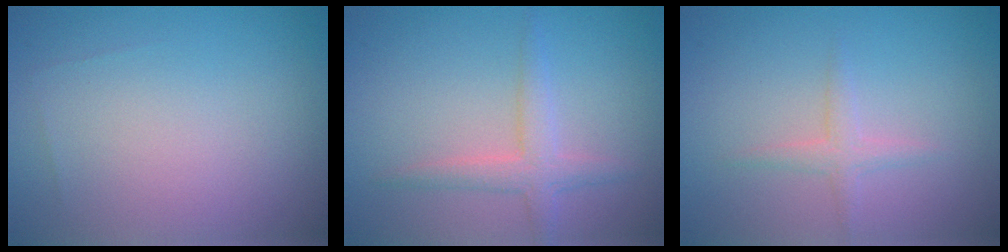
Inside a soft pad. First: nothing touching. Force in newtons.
{"total": 2.4, "press": 2.4, "slide": 0.1}
{"total": 1.4, "press": 1.4, "slide": 0.1}